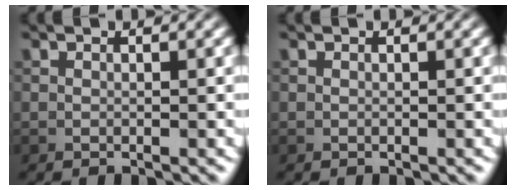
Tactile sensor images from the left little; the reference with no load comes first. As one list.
[{"total": 0.0}]